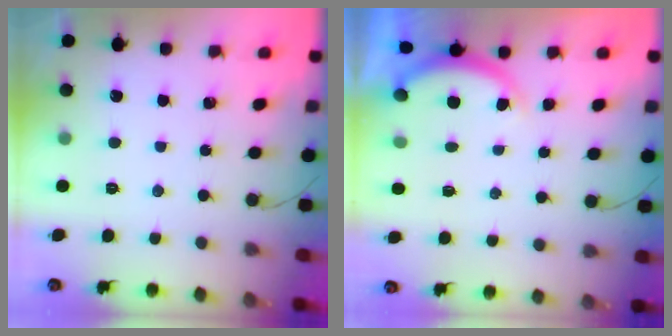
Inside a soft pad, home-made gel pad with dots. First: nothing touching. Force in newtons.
{"total": 3.2, "press": 3.2, "slide": 0.6}